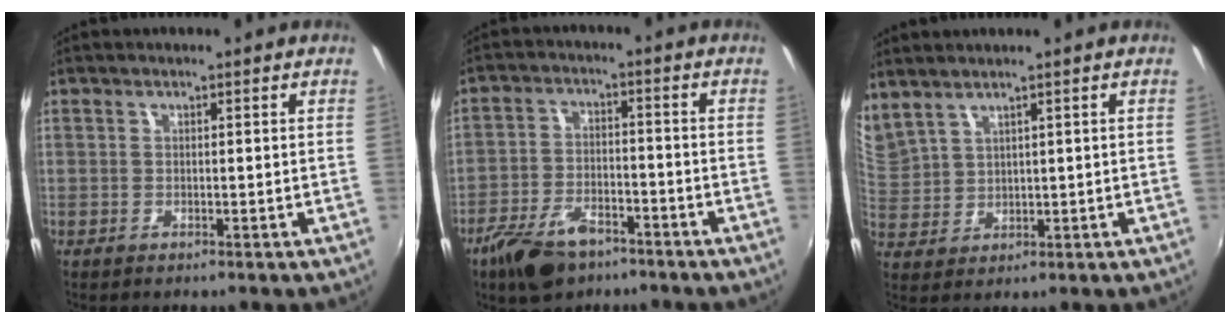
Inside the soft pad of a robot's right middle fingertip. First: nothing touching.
{"total": 10.1, "force": [-6.9, 4.8, 5.7], "torque": [-0.132, -0.008, -0.125]}
{"total": 7.7, "force": [6.1, 3.6, 2.9], "torque": [-0.068, 0.005, 0.138]}